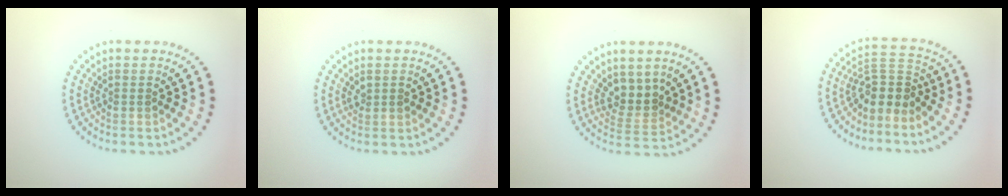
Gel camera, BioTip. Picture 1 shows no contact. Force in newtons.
{"total": 0.8, "press": 0.8, "slide": 0.2}
{"total": 2.7, "press": 2.1, "slide": 1.8}
{"total": 3.3, "press": 2.5, "slide": 2.1}